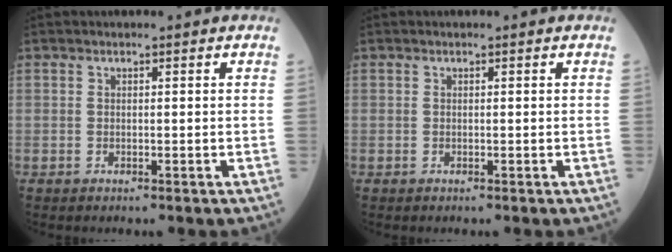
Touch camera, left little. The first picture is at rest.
{"total": 0.0}